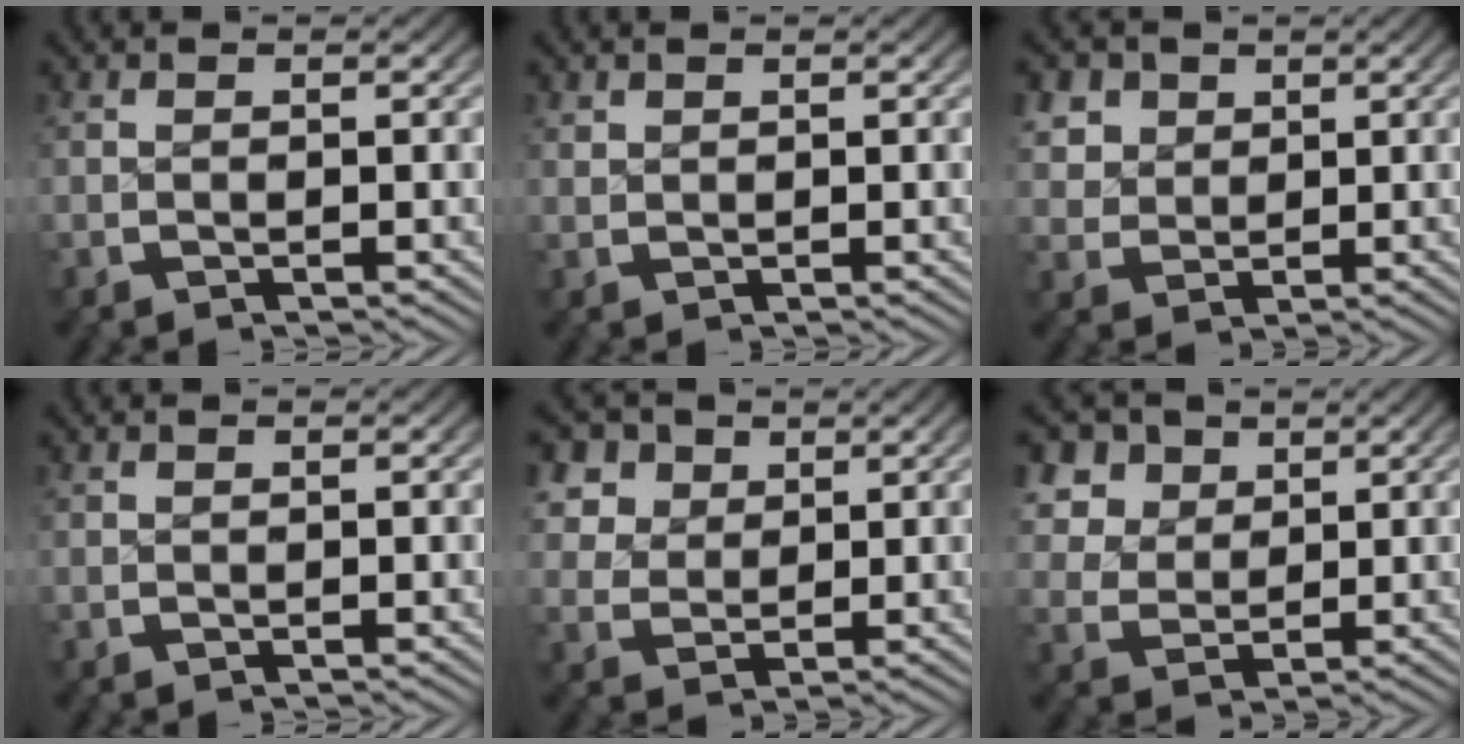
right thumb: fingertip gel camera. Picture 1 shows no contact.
{"total": 0.7, "force": [0.7, 0.2, 0.1], "torque": [-0.002, 0.000, 0.018]}
{"total": 5.0, "force": [2.3, 3.9, 2.1], "torque": [-0.055, -0.011, 0.048]}
{"total": 0.0}
{"total": 5.9, "force": [2.9, 4.4, 2.7], "torque": [-0.061, -0.007, 0.052]}
{"total": 7.4, "force": [3.3, 5.6, 3.5], "torque": [-0.081, -0.009, 0.058]}